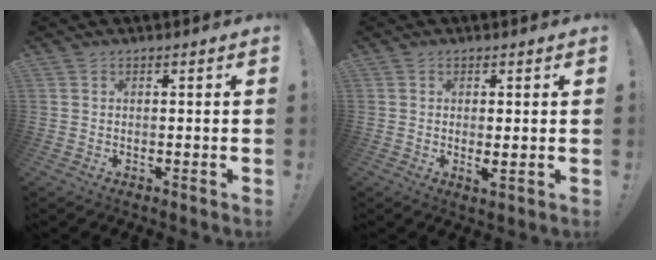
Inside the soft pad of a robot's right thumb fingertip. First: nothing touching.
{"total": 2.4, "force": [0.4, 0.3, 2.3], "torque": [-0.030, -0.010, 0.007]}